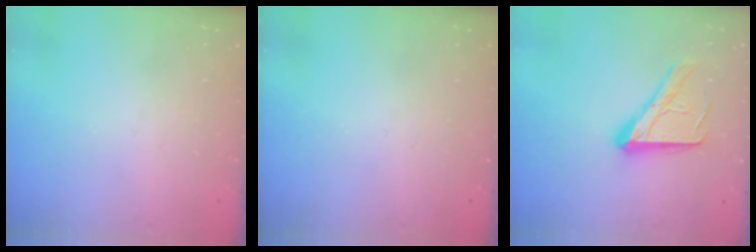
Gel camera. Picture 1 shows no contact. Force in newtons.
{"total": 0.0}
{"total": 14.7, "press": 14.7, "slide": 1.1}